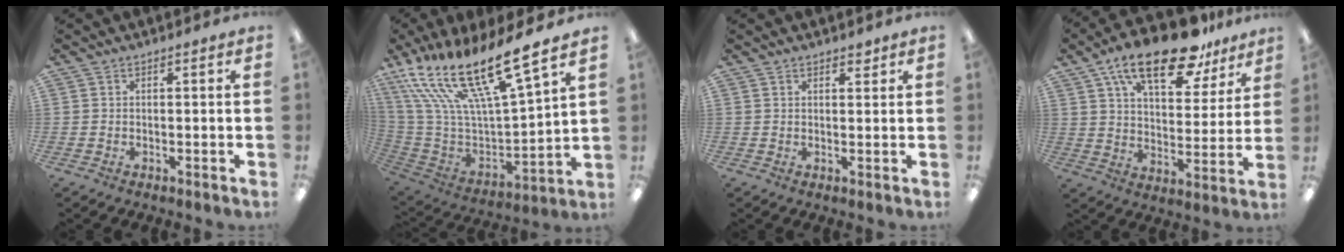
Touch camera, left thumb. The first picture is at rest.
{"total": 23.2, "force": [18.0, 4.7, 13.9], "torque": [-0.254, -0.126, 0.300]}
{"total": 1.8, "force": [1.5, 0.8, 0.6], "torque": [0.004, -0.006, 0.024]}
{"total": 20.0, "force": [13.6, 7.9, 12.4], "torque": [-0.199, -0.070, 0.228]}